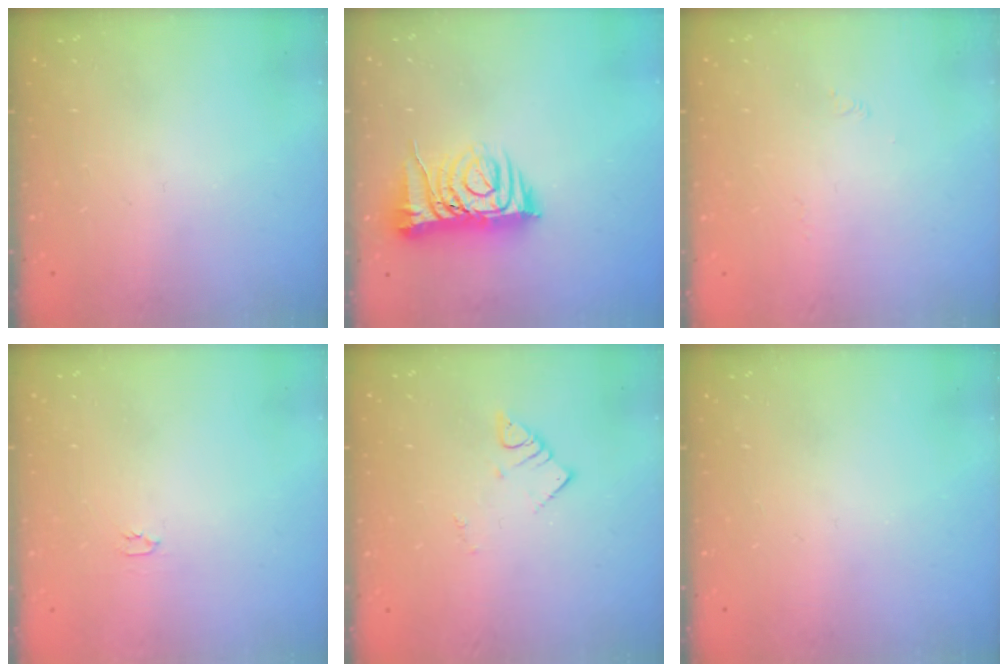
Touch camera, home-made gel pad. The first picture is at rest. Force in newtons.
{"total": 9.9, "press": 9.8, "slide": 1.4}
{"total": 1.7, "press": 1.6, "slide": 0.4}
{"total": 2.0, "press": 2.0, "slide": 0.3}
{"total": 2.6, "press": 2.6, "slide": 0.1}
{"total": 0.0}